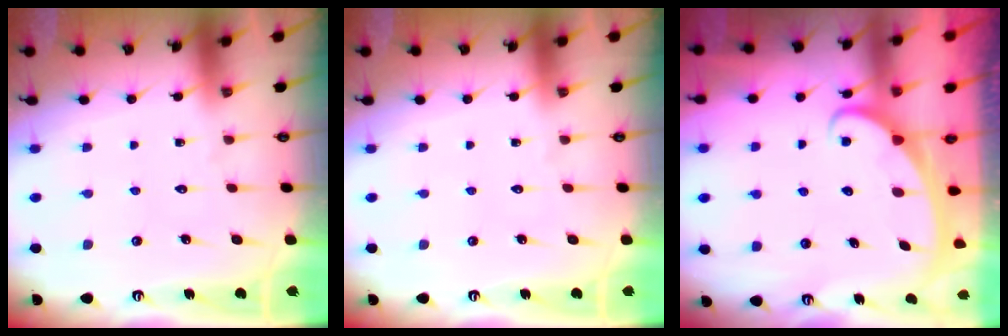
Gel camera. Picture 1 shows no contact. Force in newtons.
{"total": 0.0}
{"total": 2.4, "press": 2.4, "slide": 0.3}